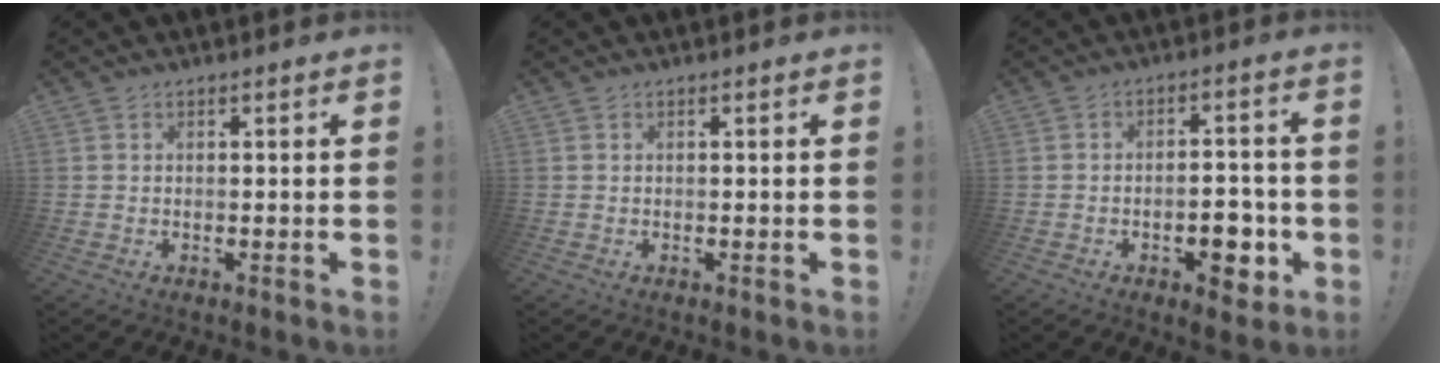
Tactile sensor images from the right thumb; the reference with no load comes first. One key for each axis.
{"total": 0.0}
{"total": 8.7, "fx": -3.4, "fy": 4.8, "fz": 6.4, "tx": -0.065, "ty": 0.017, "tz": -0.054}